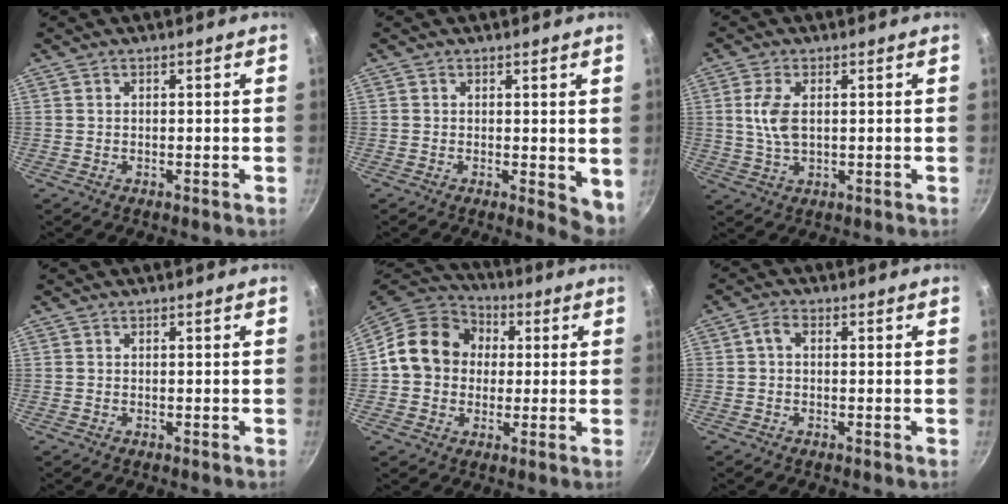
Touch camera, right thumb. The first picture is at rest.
{"total": 4.6, "force": [0.2, 2.2, 4.0], "torque": [-0.043, -0.005, 0.004]}
{"total": 5.8, "force": [1.0, 2.9, 4.9], "torque": [-0.103, -0.002, 0.022]}
{"total": 0.0}
{"total": 14.6, "force": [1.5, 12.6, 7.3], "torque": [-0.097, 0.028, 0.008]}
{"total": 2.5, "force": [0.0, 1.1, 2.3], "torque": [-0.059, 0.009, -0.004]}